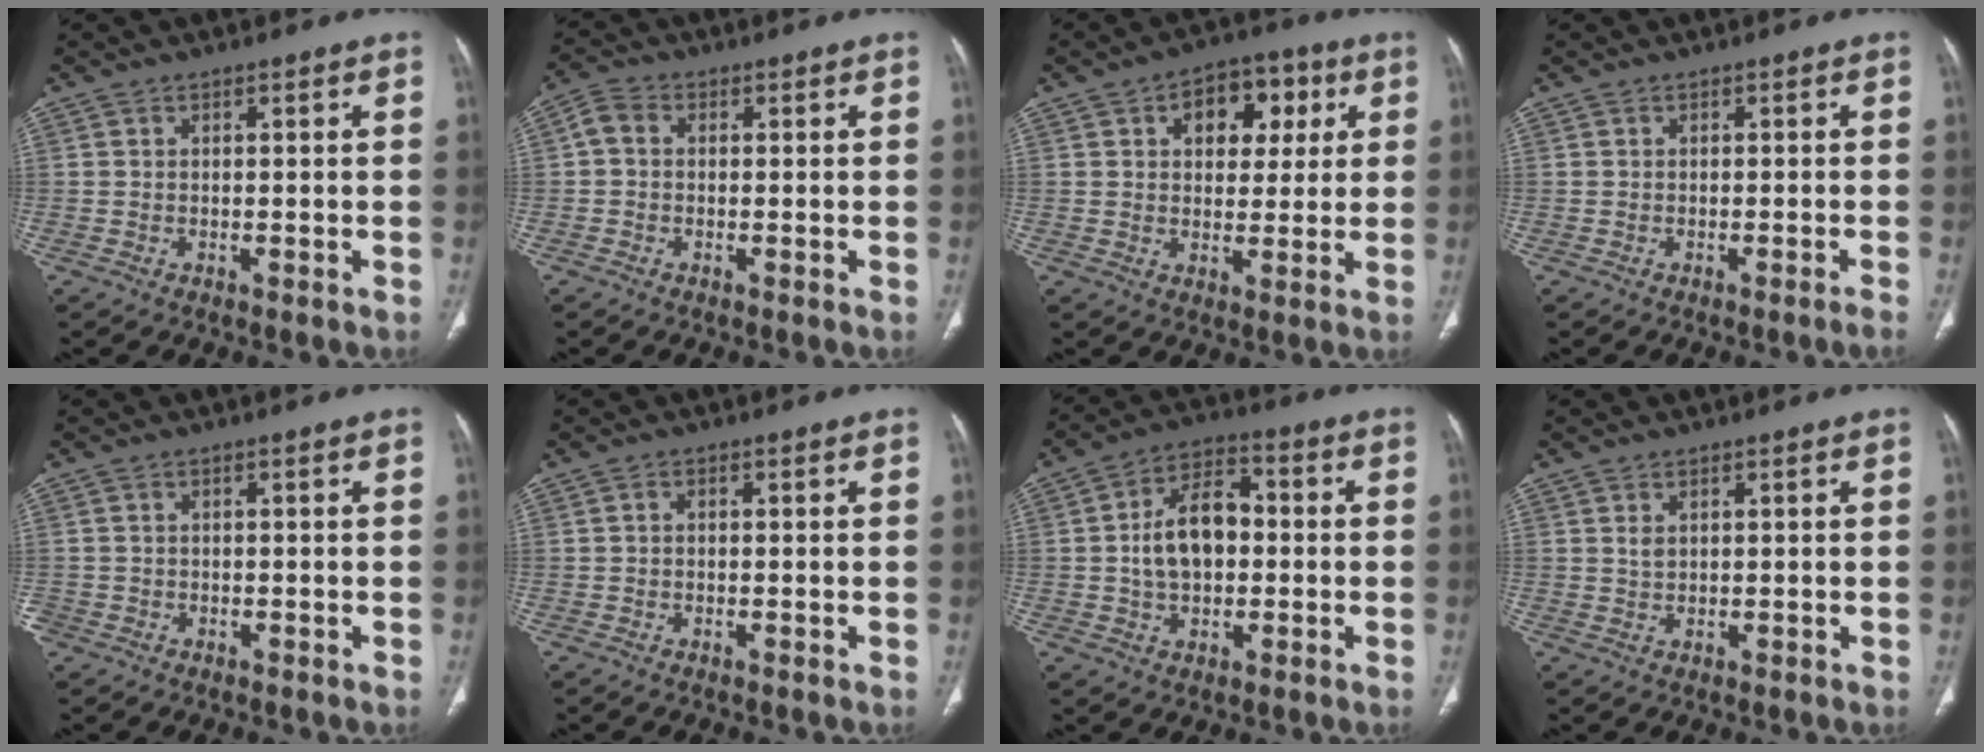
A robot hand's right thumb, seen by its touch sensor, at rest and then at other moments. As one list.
[{"total": 3.2, "force": [0.3, 2.5, 2.0], "torque": [-0.037, 0.008, -0.006]}, {"total": 10.3, "force": [3.6, 6.8, 6.9], "torque": [-0.049, 0.002, 0.047]}, {"total": 1.2, "force": [-0.9, -0.4, 0.7], "torque": [-0.016, 0.004, -0.010]}, {"total": 1.7, "force": [-0.8, 1.4, 0.2], "torque": [-0.001, 0.005, -0.017]}, {"total": 0.6, "force": [-0.1, 0.5, 0.4], "torque": [-0.007, 0.002, -0.005]}, {"total": 11.3, "force": [-0.1, 7.3, 8.6], "torque": [-0.135, 0.027, -0.007]}, {"total": 1.5, "force": [0.7, 0.9, 1.1], "torque": [-0.020, 0.001, 0.018]}]